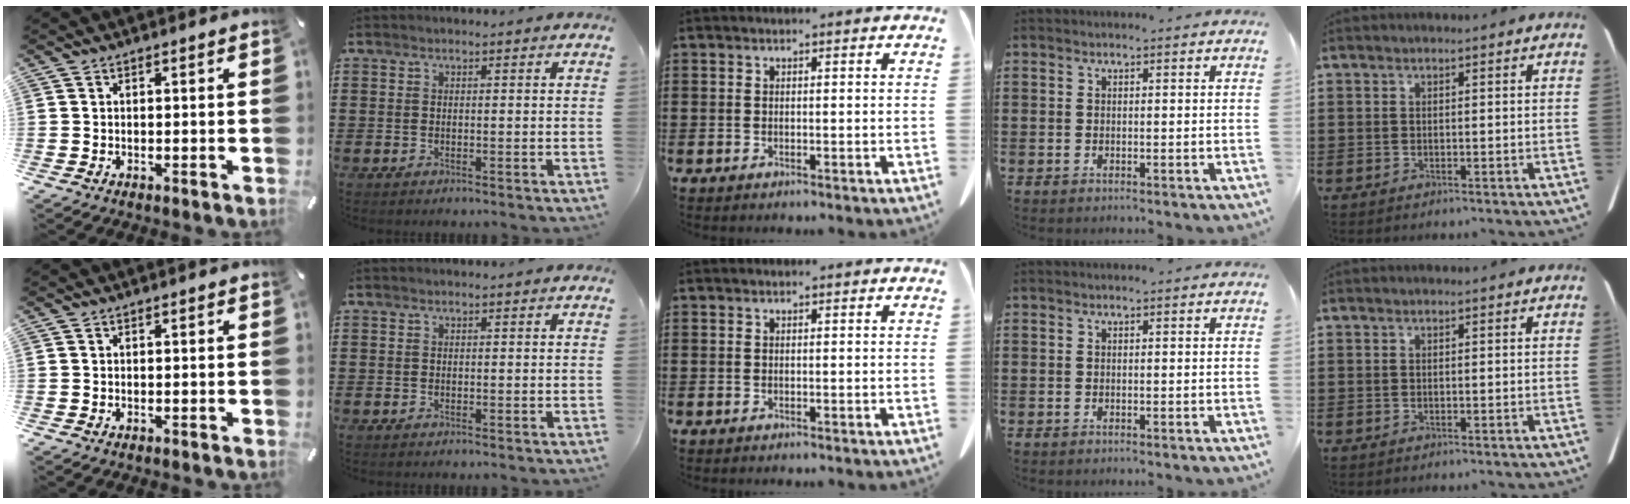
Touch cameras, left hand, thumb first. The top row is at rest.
{}